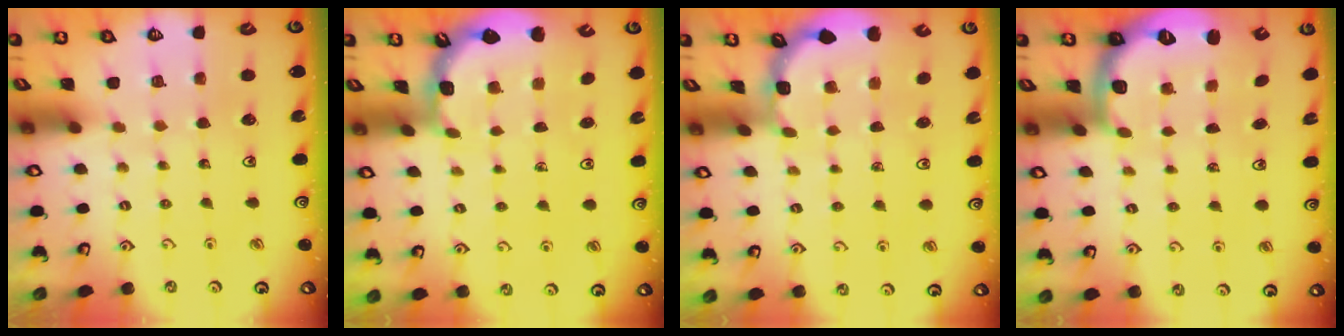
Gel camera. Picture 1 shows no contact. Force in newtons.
{"total": 2.1, "press": 2.1, "slide": 0.2}
{"total": 2.0, "press": 2.0, "slide": 0.1}
{"total": 2.7, "press": 1.8, "slide": 2.0}